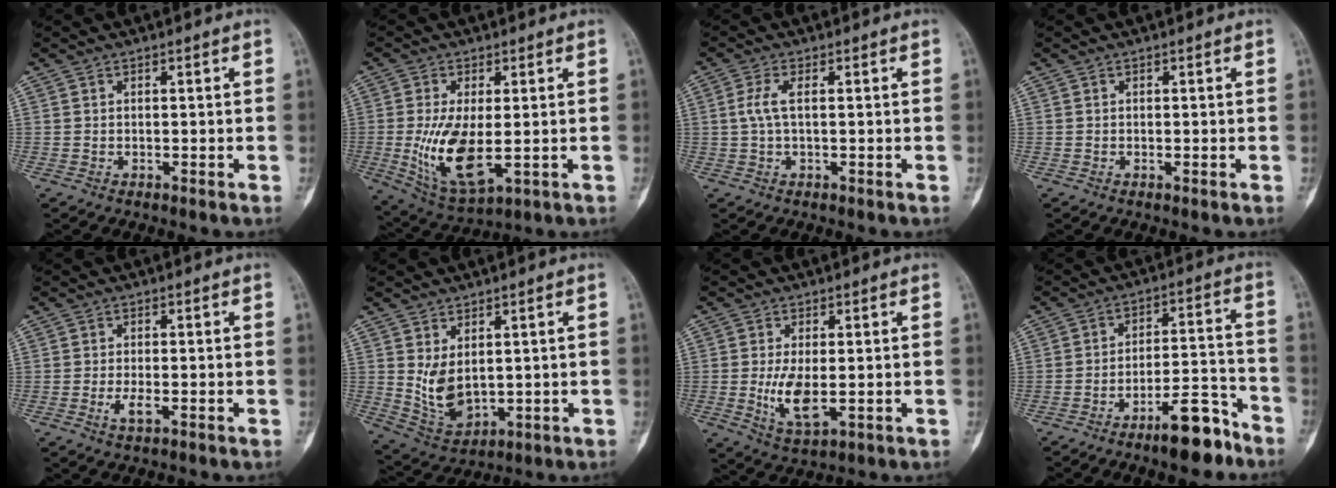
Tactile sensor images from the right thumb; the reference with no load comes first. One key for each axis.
{"total": 11.9, "fx": -1.2, "fy": 5.1, "fz": 10.7, "tx": -0.203, "ty": -0.023, "tz": -0.004}
{"total": 3.5, "fx": 0.4, "fy": 1.2, "fz": 3.2, "tx": -0.086, "ty": 0.009, "tz": 0.008}
{"total": 0.0}
{"total": 2.5, "fx": -0.8, "fy": 0.8, "fz": 2.2, "tx": -0.051, "ty": -0.005, "tz": -0.014}
{"total": 7.5, "fx": 1.4, "fy": 4.6, "fz": 5.8, "tx": -0.092, "ty": -0.018, "tz": 0.051}
{"total": 6.8, "fx": -0.6, "fy": 2.9, "fz": 6.2, "tx": -0.118, "ty": -0.018, "tz": -0.002}
{"total": 10.7, "fx": -7.6, "fy": 3.2, "fz": 6.9, "tx": -0.097, "ty": 0.070, "tz": -0.124}